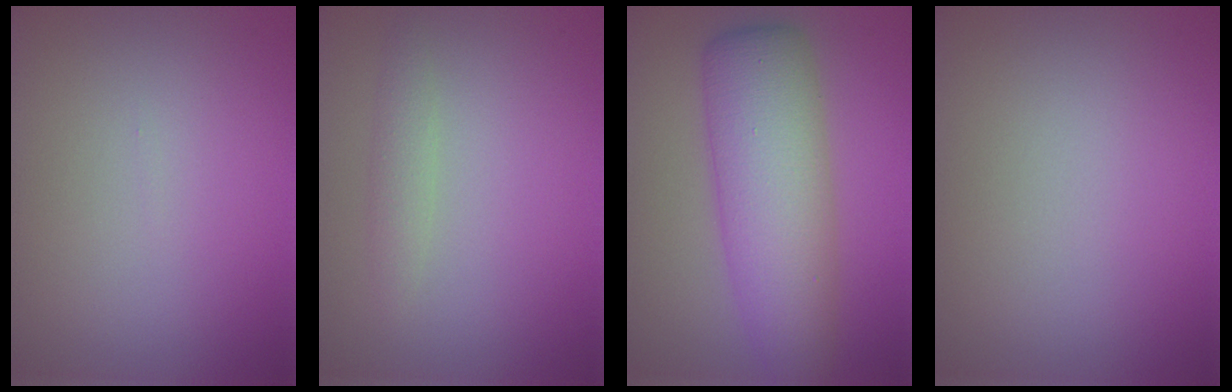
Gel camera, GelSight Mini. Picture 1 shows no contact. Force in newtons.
{"total": 1.4, "press": 1.4, "slide": 0.1}
{"total": 7.8, "press": 7.8, "slide": 0.1}
{"total": 0.0}